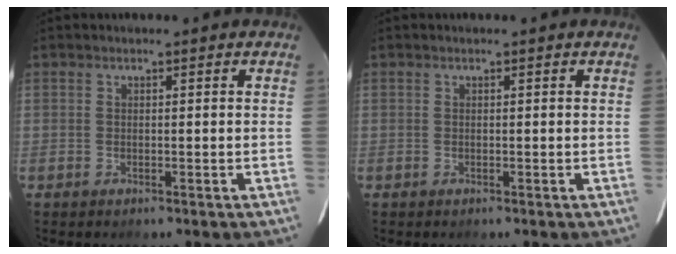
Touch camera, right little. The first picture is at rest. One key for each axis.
{"total": 0.0}